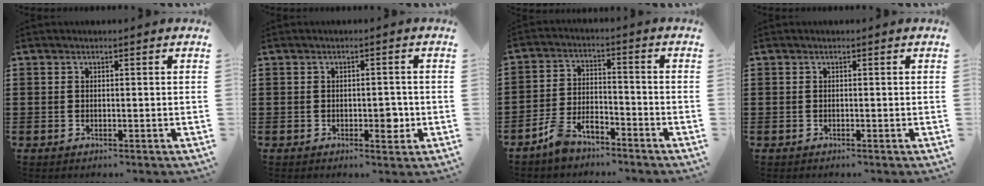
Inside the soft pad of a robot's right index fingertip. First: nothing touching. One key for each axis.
{"total": 3.1, "fx": -0.8, "fy": 1.5, "fz": 2.6, "tx": -0.036, "ty": -0.001, "tz": -0.015}
{"total": 5.5, "fx": -4.7, "fy": 1.8, "fz": 2.2, "tx": -0.058, "ty": 0.009, "tz": -0.096}
{"total": 0.0}